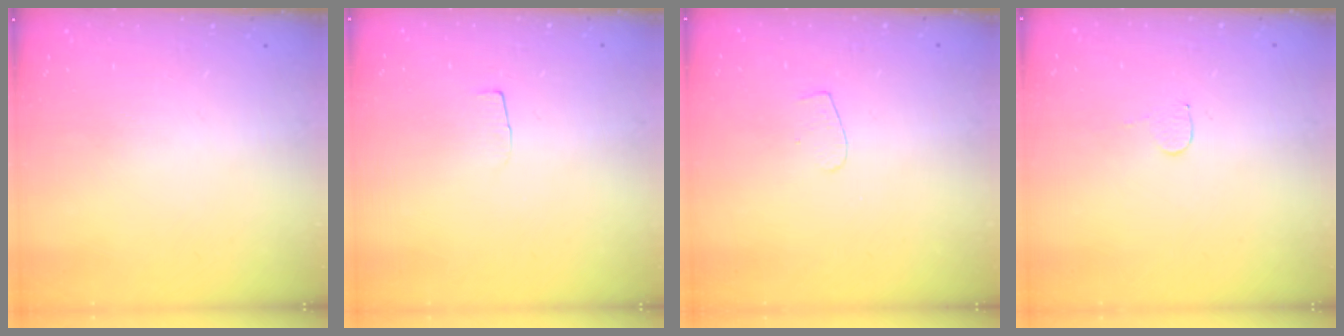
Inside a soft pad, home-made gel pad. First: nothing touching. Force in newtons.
{"total": 3.7, "press": 3.7, "slide": 0.3}
{"total": 4.0, "press": 4.0, "slide": 0.4}
{"total": 3.4, "press": 3.4, "slide": 0.2}